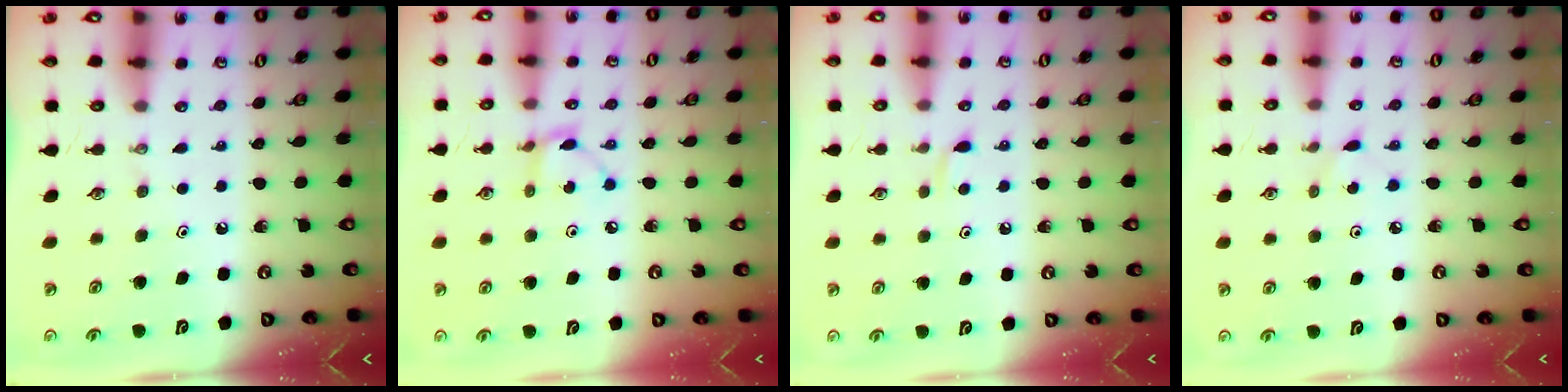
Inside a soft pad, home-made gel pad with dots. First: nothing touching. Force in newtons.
{"total": 3.1, "press": 3.1, "slide": 0.2}
{"total": 4.4, "press": 4.3, "slide": 0.6}
{"total": 2.6, "press": 2.6, "slide": 0.2}